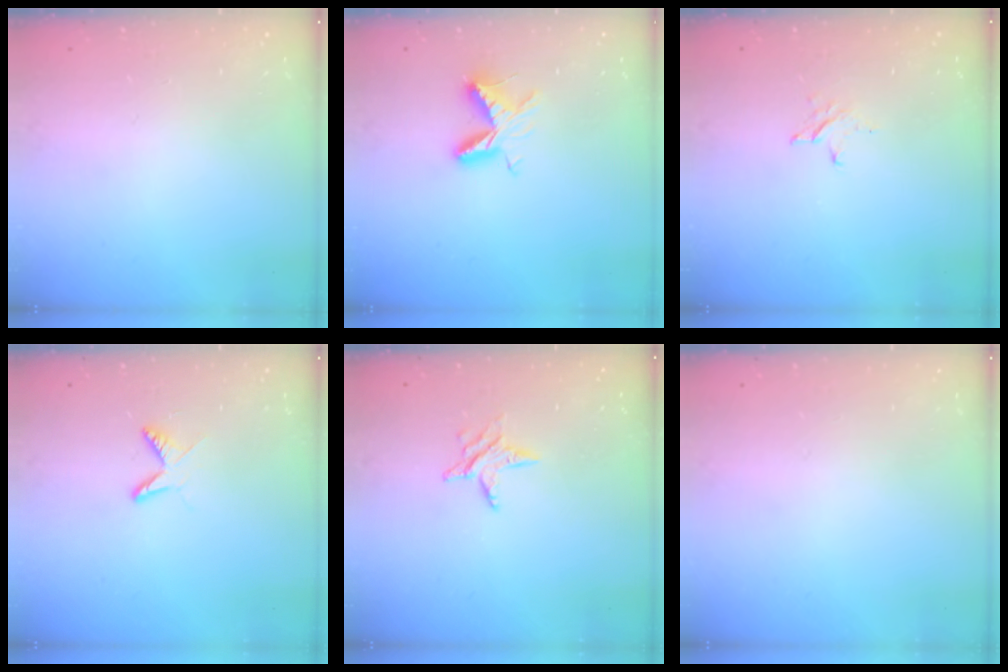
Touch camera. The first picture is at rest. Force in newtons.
{"total": 7.0, "press": 7.0, "slide": 0.5}
{"total": 2.6, "press": 2.6, "slide": 0.3}
{"total": 6.1, "press": 6.1, "slide": 0.8}
{"total": 5.0, "press": 5.0, "slide": 0.5}
{"total": 0.0}